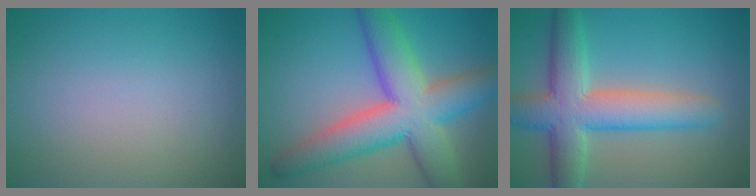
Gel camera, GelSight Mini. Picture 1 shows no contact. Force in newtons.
{"total": 10.2, "press": 10.2, "slide": 0.6}
{"total": 7.8, "press": 7.8, "slide": 0.5}